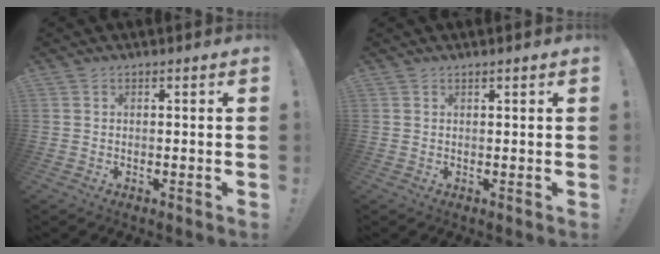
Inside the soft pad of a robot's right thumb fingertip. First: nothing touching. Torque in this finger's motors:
{"motor_torque": [0.05, 0.01, -0.24, -0.14, 0.08]}